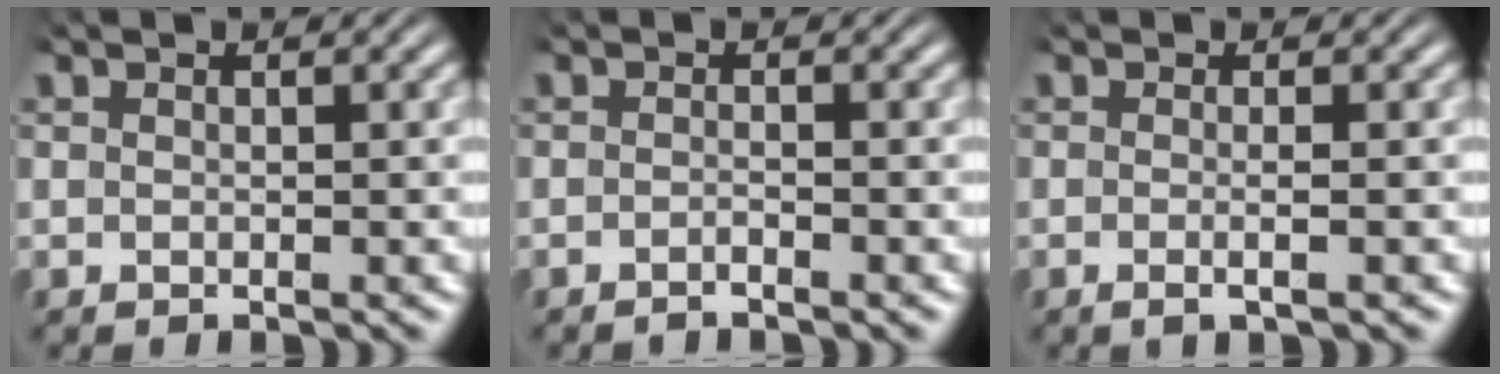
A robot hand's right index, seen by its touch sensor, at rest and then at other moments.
{"total": 1.3, "force": [-1.2, -0.1, 0.3], "torque": [-0.010, -0.002, -0.023]}
{"total": 1.4, "force": [-0.8, -0.2, 1.1], "torque": [-0.027, -0.005, -0.012]}